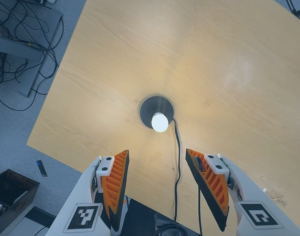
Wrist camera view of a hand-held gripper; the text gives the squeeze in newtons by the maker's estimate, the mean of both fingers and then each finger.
{"total": 0.0}